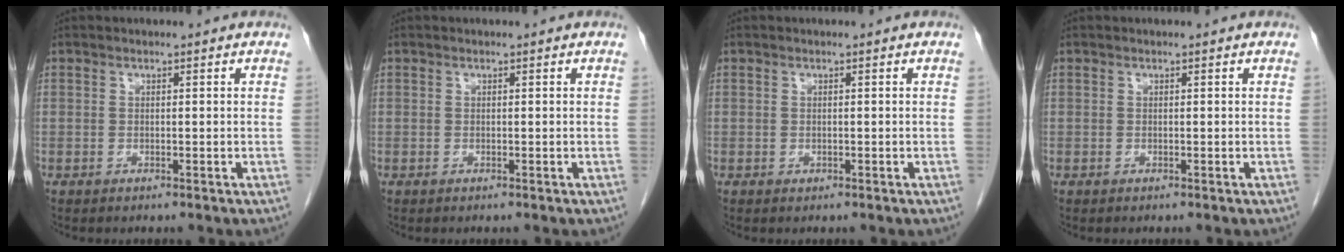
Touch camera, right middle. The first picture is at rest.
{"total": 0.0}
{"total": 0.0}
{"total": 0.0}